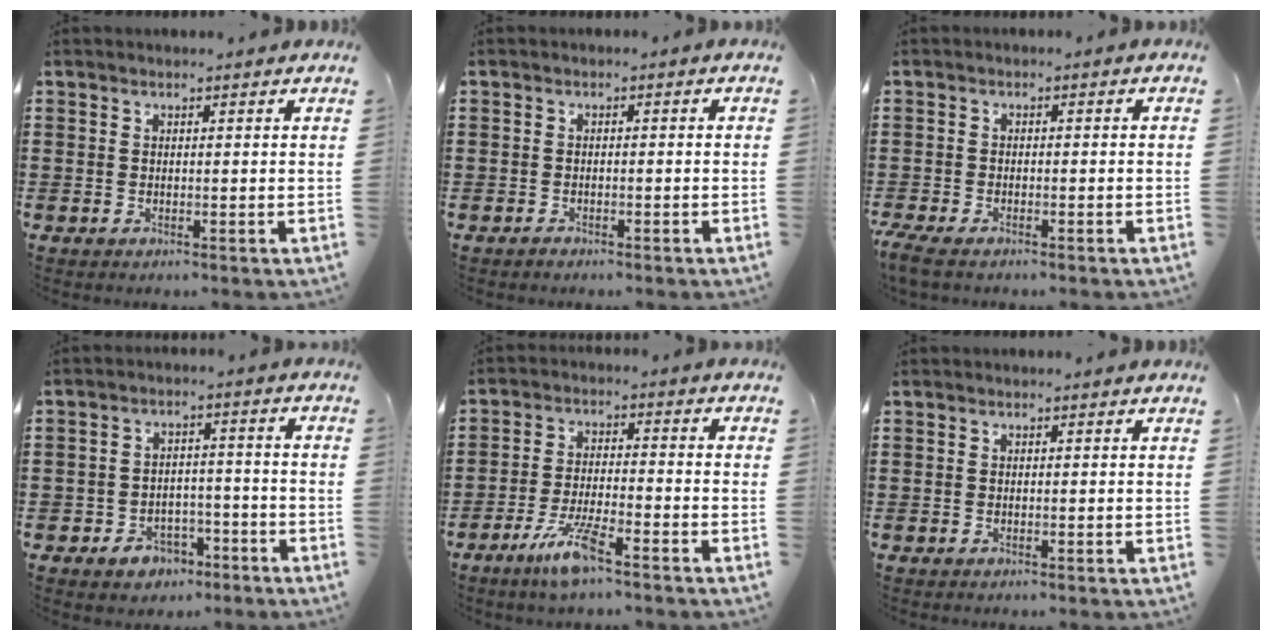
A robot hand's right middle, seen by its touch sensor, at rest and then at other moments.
{"total": 0.7, "force": [-0.6, 0.3, 0.0], "torque": [0.000, 0.002, -0.014]}
{"total": 1.7, "force": [-1.4, 0.4, 1.0], "torque": [-0.033, -0.003, -0.031]}
{"total": 3.8, "force": [-2.9, 2.2, 0.8], "torque": [-0.019, 0.010, -0.060]}
{"total": 6.7, "force": [-4.2, 0.9, 5.1], "torque": [-0.113, -0.010, -0.080]}
{"total": 0.0}